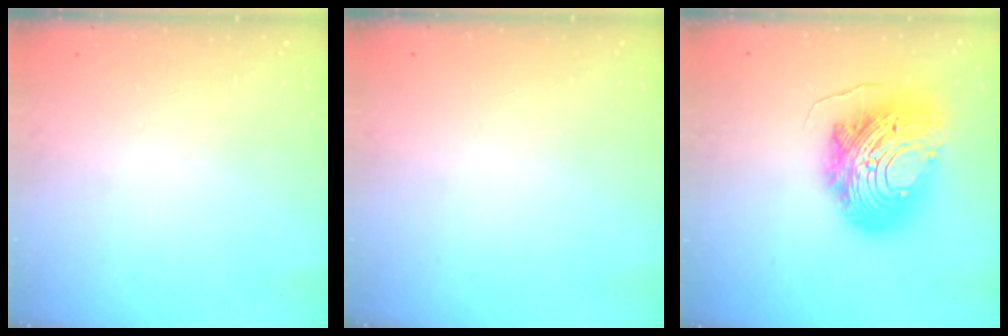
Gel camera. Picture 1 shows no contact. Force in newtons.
{"total": 0.0}
{"total": 20.1, "press": 20.0, "slide": 2.0}